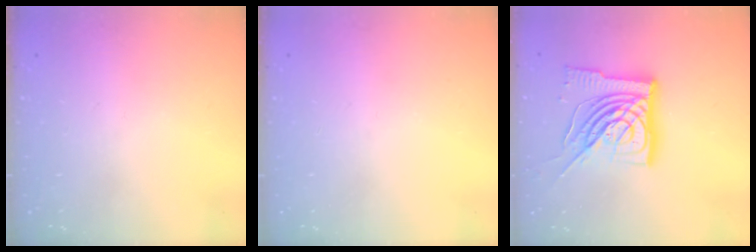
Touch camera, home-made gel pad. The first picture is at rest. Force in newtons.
{"total": 0.0}
{"total": 18.2, "press": 18.1, "slide": 1.9}